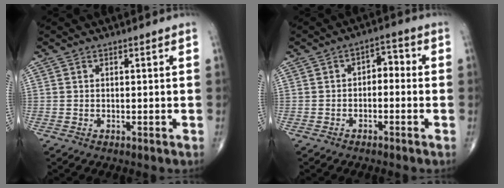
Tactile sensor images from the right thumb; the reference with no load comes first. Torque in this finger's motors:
{"motor_torque": [-0.22, 0.04, 0.22, 0.15, 0.01]}